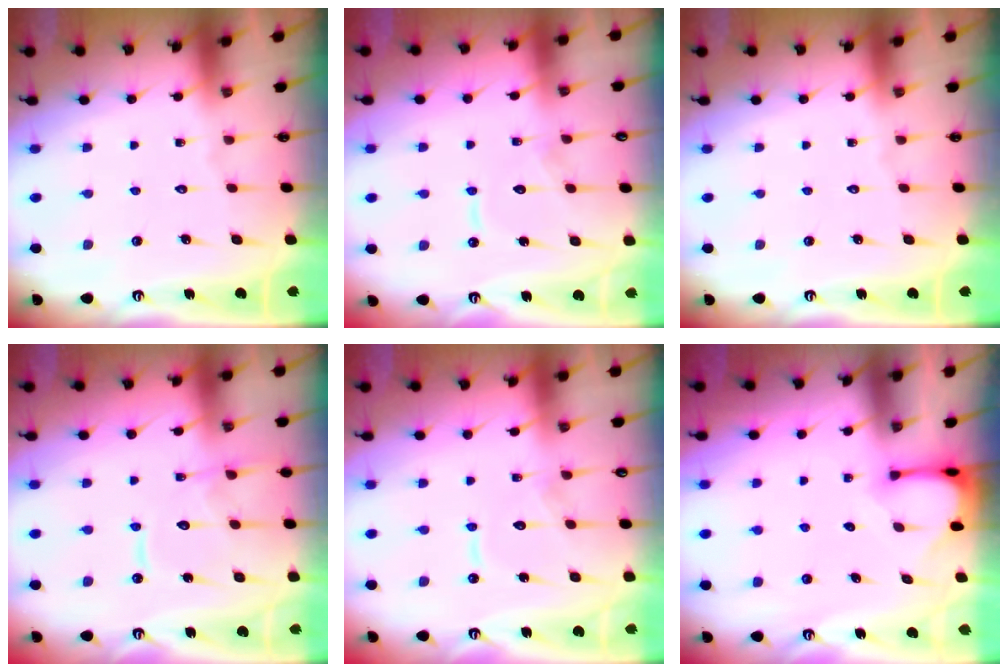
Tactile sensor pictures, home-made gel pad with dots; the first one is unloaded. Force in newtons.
{"total": 7.9, "press": 7.8, "slide": 0.6}
{"total": 0.0}
{"total": 11.9, "press": 11.9, "slide": 1.2}
{"total": 7.9, "press": 7.8, "slide": 0.6}
{"total": 3.2, "press": 3.2, "slide": 0.2}